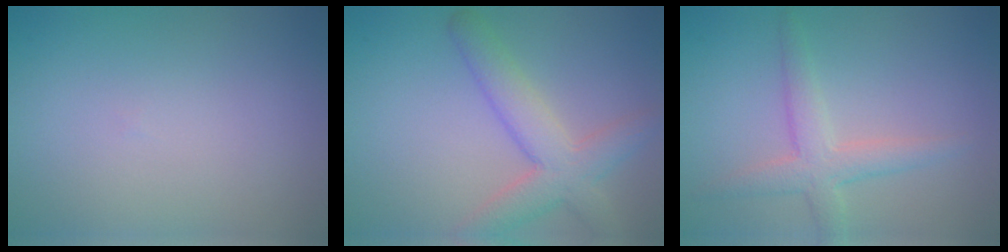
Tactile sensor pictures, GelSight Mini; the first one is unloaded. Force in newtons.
{"total": 5.1, "press": 5.1, "slide": 0.2}
{"total": 3.2, "press": 3.2, "slide": 0.3}